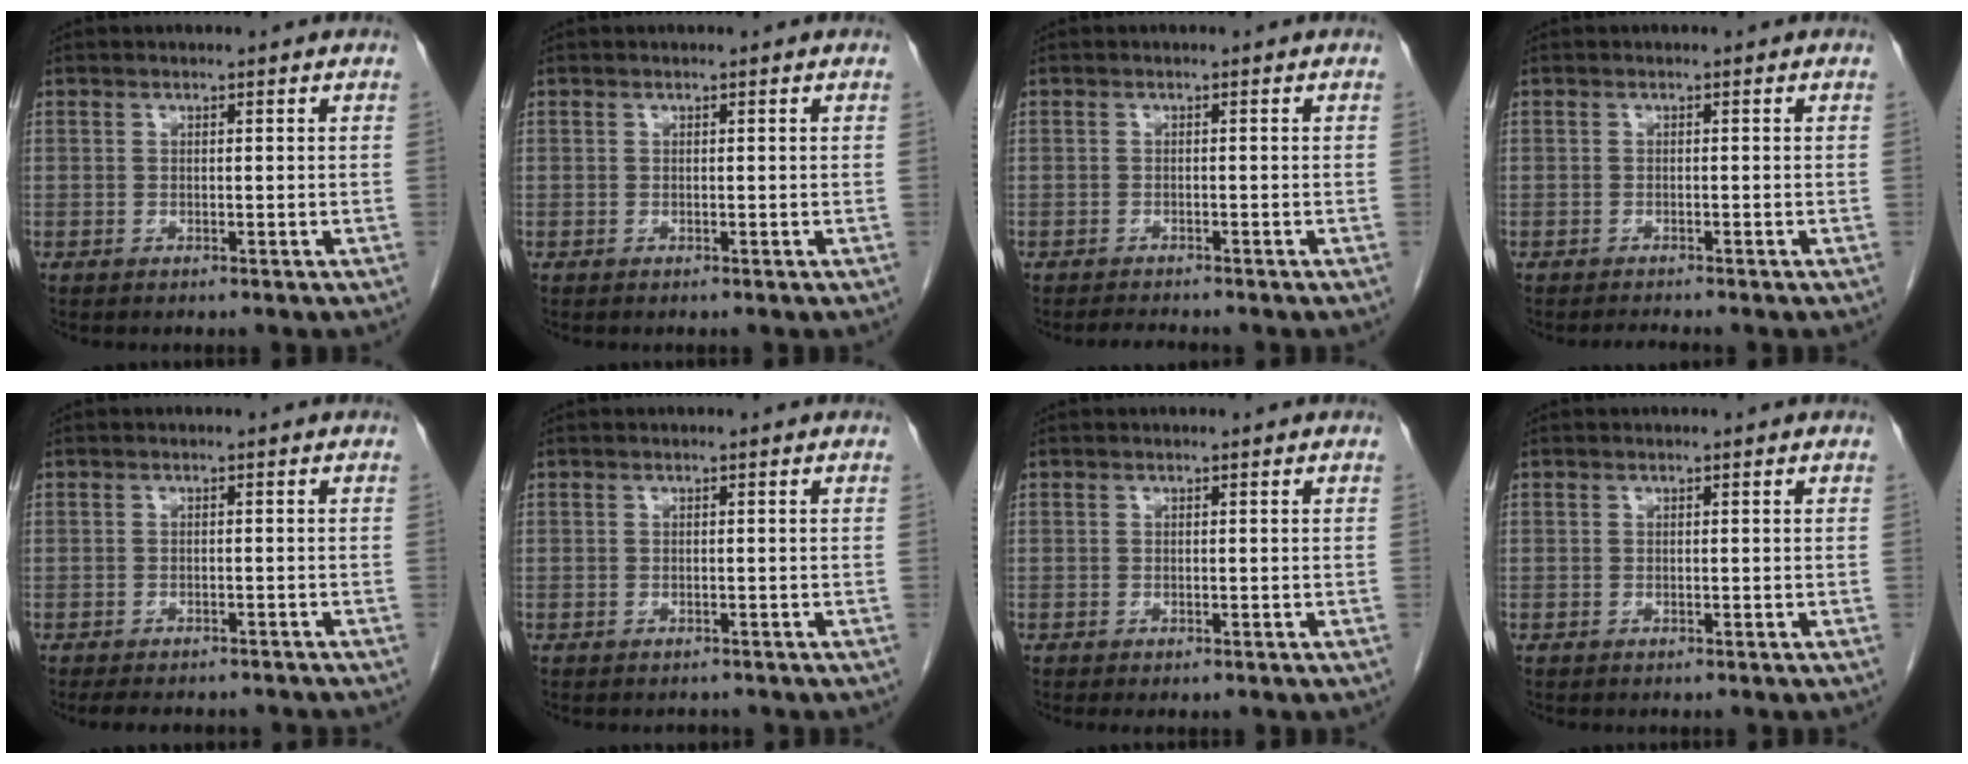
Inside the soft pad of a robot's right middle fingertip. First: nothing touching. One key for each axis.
{"total": 0.0}
{"total": 1.7, "fx": -1.7, "fy": 0.0, "fz": 0.4, "tx": -0.011, "ty": -0.007, "tz": -0.025}
{"total": 1.1, "fx": -1.0, "fy": -0.2, "fz": 0.1, "tx": -0.008, "ty": -0.006, "tz": -0.015}
{"total": 8.4, "fx": -7.5, "fy": 2.4, "fz": 2.9, "tx": -0.037, "ty": 0.000, "tz": -0.088}
{"total": 1.7, "fx": -1.5, "fy": 0.8, "fz": 0.2, "tx": -0.007, "ty": -0.001, "tz": -0.020}
{"total": 0.9, "fx": -0.6, "fy": 0.4, "fz": 0.5, "tx": -0.006, "ty": -0.001, "tz": -0.006}
{"total": 0.0}